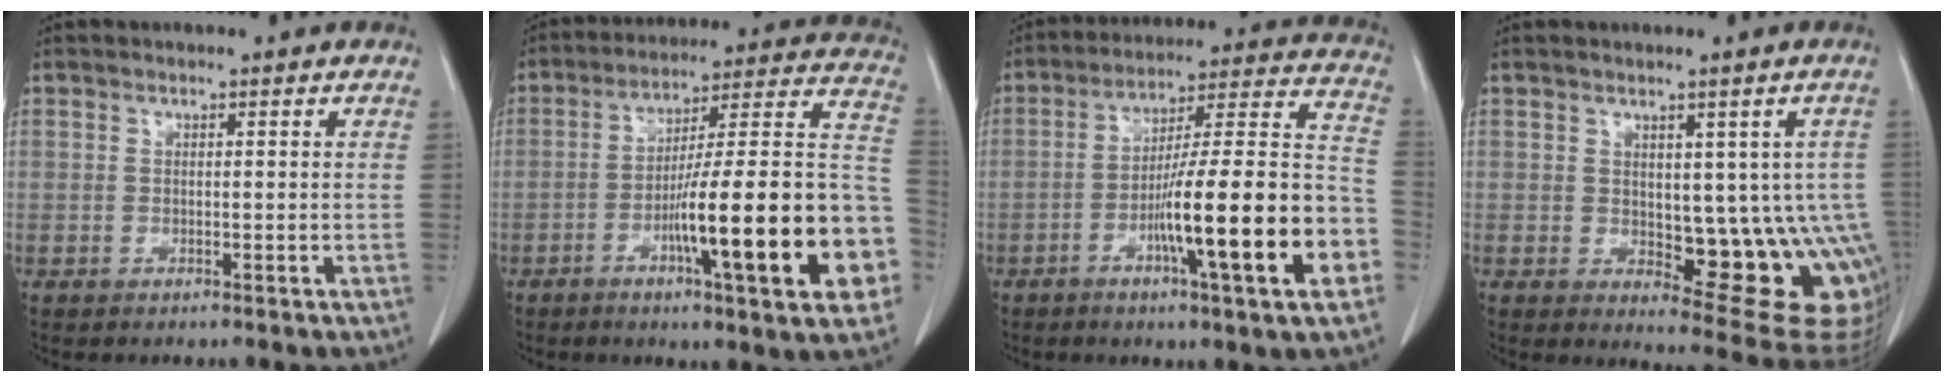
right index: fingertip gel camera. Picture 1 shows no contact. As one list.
[{"total": 24.1, "force": [-7.3, 2.2, 22.9], "torque": [-0.254, 0.015, -0.103]}, {"total": 20.7, "force": [-6.9, 0.8, 19.5], "torque": [-0.263, 0.008, -0.107]}, {"total": 13.1, "force": [-1.2, 5.7, 11.7], "torque": [-0.096, 0.001, 0.002]}]